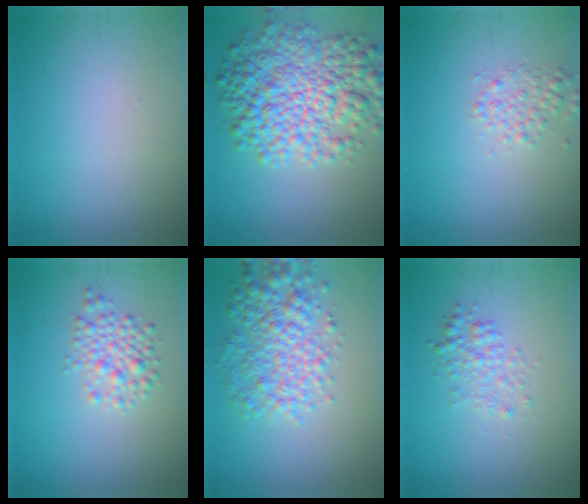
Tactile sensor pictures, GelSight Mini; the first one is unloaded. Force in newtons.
{"total": 9.0, "press": 9.0, "slide": 0.2}
{"total": 1.8, "press": 1.8, "slide": 0.0}
{"total": 2.7, "press": 2.7, "slide": 0.1}
{"total": 5.0, "press": 5.0, "slide": 0.0}
{"total": 2.0, "press": 2.0, "slide": 0.1}